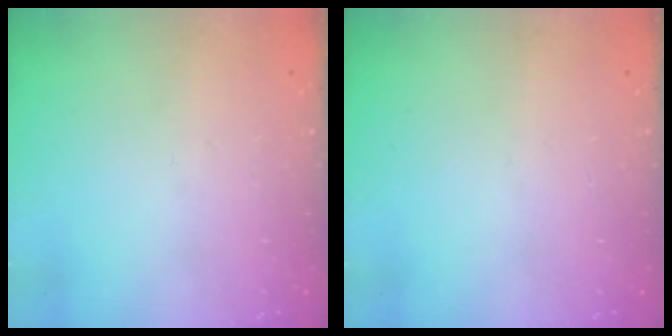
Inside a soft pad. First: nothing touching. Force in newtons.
{"total": 0.0}